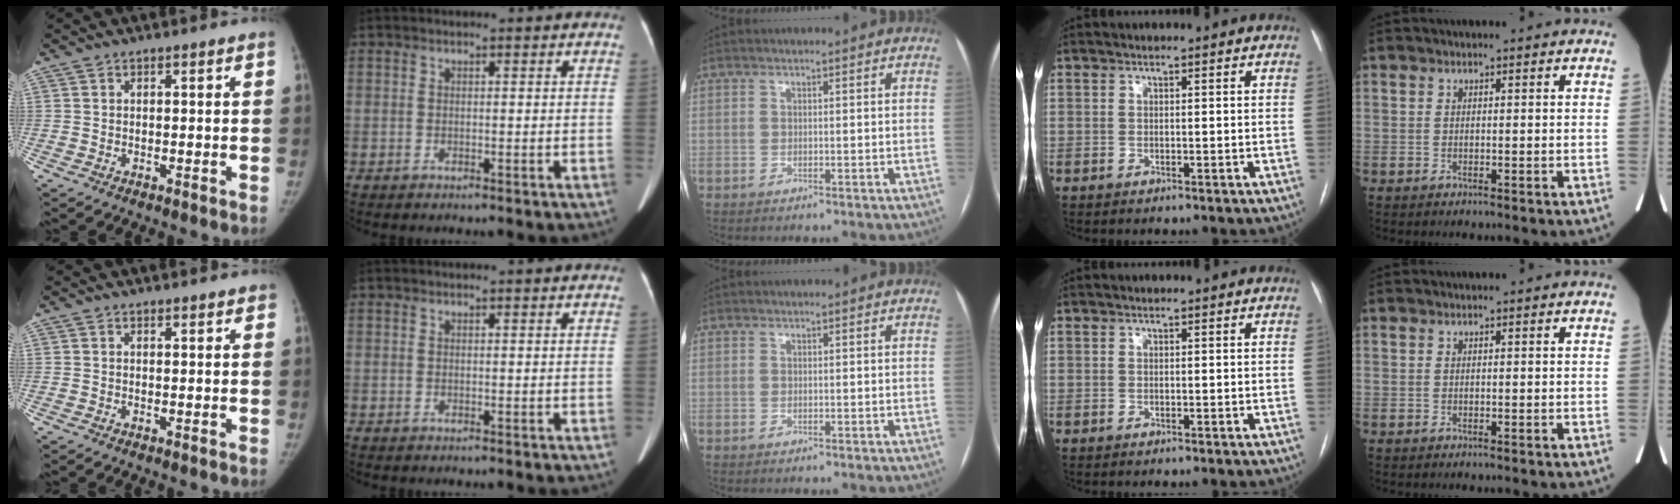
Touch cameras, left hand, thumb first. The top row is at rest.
{"thumb": {"total": 1.1, "force": [1.0, 0.4, 0.5], "torque": [-0.004, -0.004, 0.012]}}